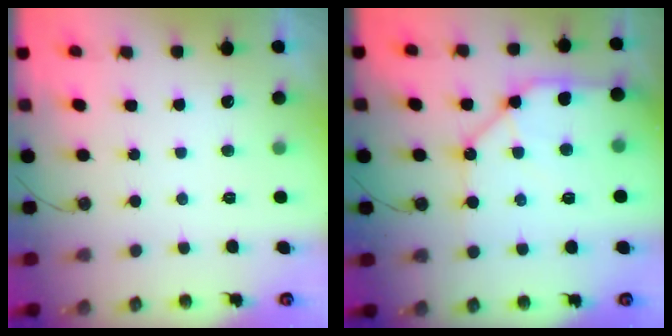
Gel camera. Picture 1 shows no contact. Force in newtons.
{"total": 11.9, "press": 11.8, "slide": 1.1}